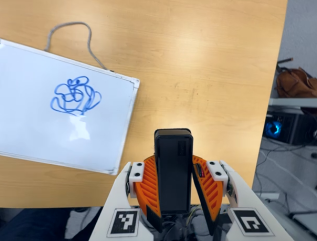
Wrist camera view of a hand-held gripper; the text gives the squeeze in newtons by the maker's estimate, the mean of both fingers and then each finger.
{"total": 5.5, "left": 5.5, "right": 5.5}